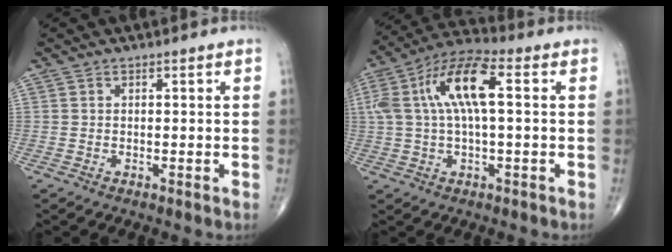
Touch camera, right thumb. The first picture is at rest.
{"total": 13.7, "force": [2.3, 5.0, 12.5], "torque": [-0.263, 0.040, 0.038]}